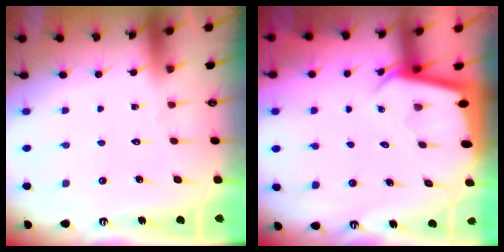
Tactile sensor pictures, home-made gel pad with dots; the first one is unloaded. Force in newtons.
{"total": 2.1, "press": 2.1, "slide": 0.2}